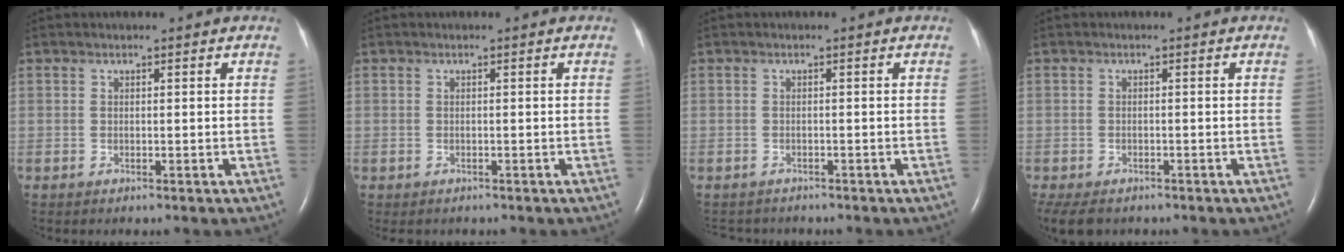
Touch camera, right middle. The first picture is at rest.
{"total": 1.0, "force": [-0.8, 0.5, 0.2], "torque": [-0.013, 0.000, -0.011]}
{"total": 3.9, "force": [-3.6, 1.4, 0.6], "torque": [-0.009, -0.004, -0.049]}
{"total": 7.6, "force": [-5.6, 3.9, 3.5], "torque": [-0.074, -0.011, -0.081]}